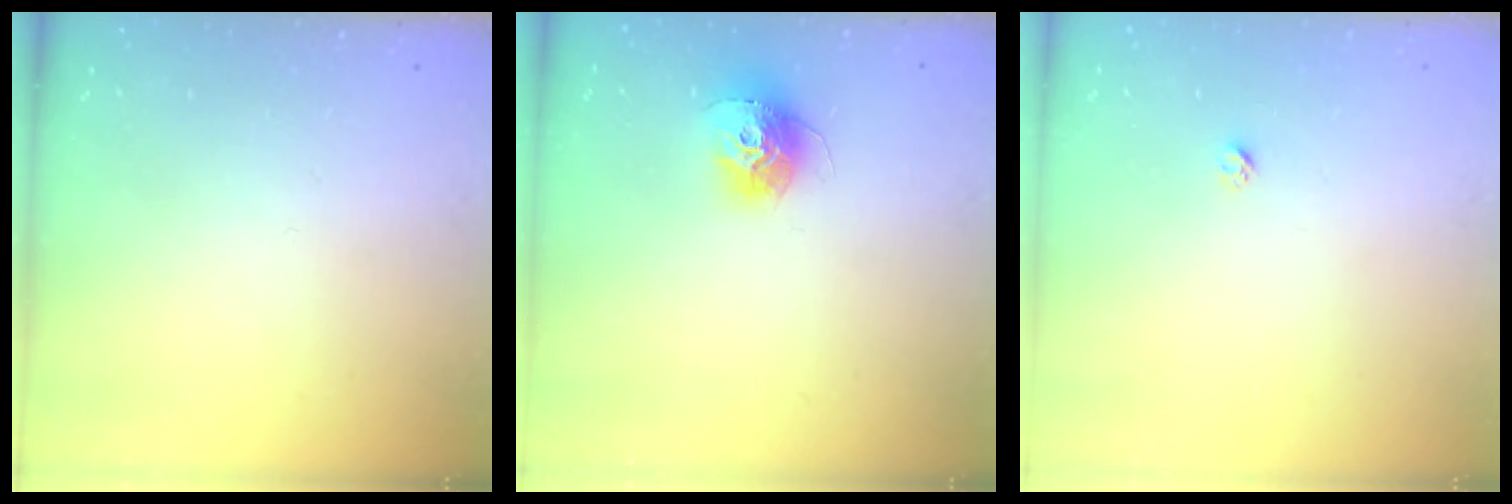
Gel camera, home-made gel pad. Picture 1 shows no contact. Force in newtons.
{"total": 12.6, "press": 12.6, "slide": 1.1}
{"total": 1.9, "press": 1.9, "slide": 0.1}